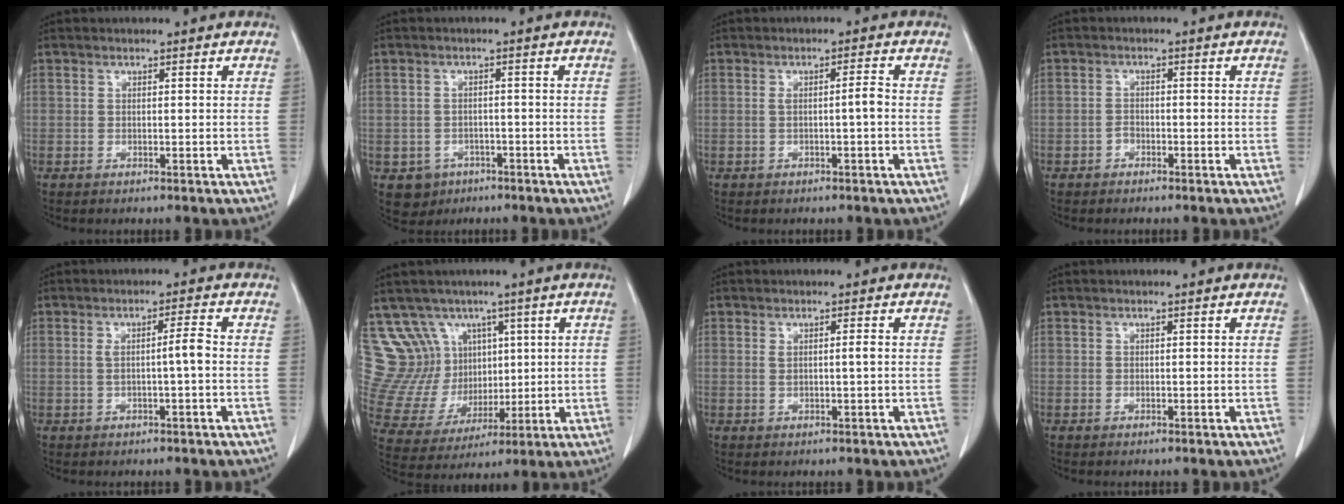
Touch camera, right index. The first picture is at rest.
{"total": 4.0, "force": [-2.1, 3.4, 0.5], "torque": [-0.002, 0.009, -0.024]}
{"total": 2.0, "force": [-0.3, -0.1, 2.0], "torque": [-0.030, 0.004, -0.001]}
{"total": 1.2, "force": [-0.8, 0.8, 0.4], "torque": [-0.003, 0.005, -0.015]}
{"total": 3.1, "force": [-0.2, -0.2, 3.0], "torque": [-0.049, 0.007, 0.002]}
{"total": 12.8, "force": [6.8, 10.3, 3.5], "torque": [-0.084, 0.054, 0.158]}
{"total": 1.2, "force": [0.3, -0.1, 1.2], "torque": [-0.020, 0.001, 0.009]}
{"total": 0.0}